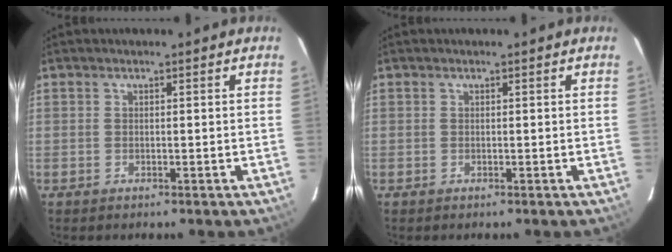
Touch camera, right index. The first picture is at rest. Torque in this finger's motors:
{"motor_torque": [0.01, 0.04, 0.00, 0.00]}